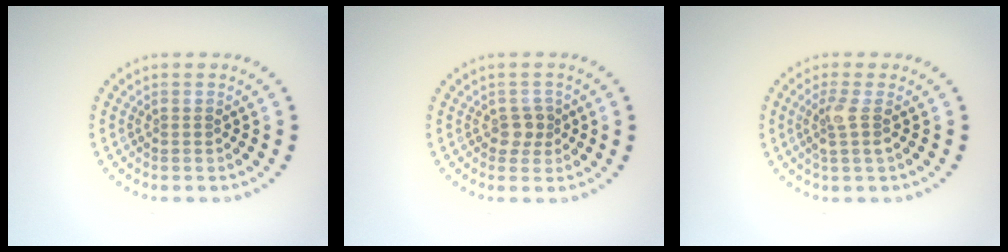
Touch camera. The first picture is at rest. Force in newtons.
{"total": 1.5, "press": 1.3, "slide": 0.7}
{"total": 2.0, "press": 1.5, "slide": 1.3}